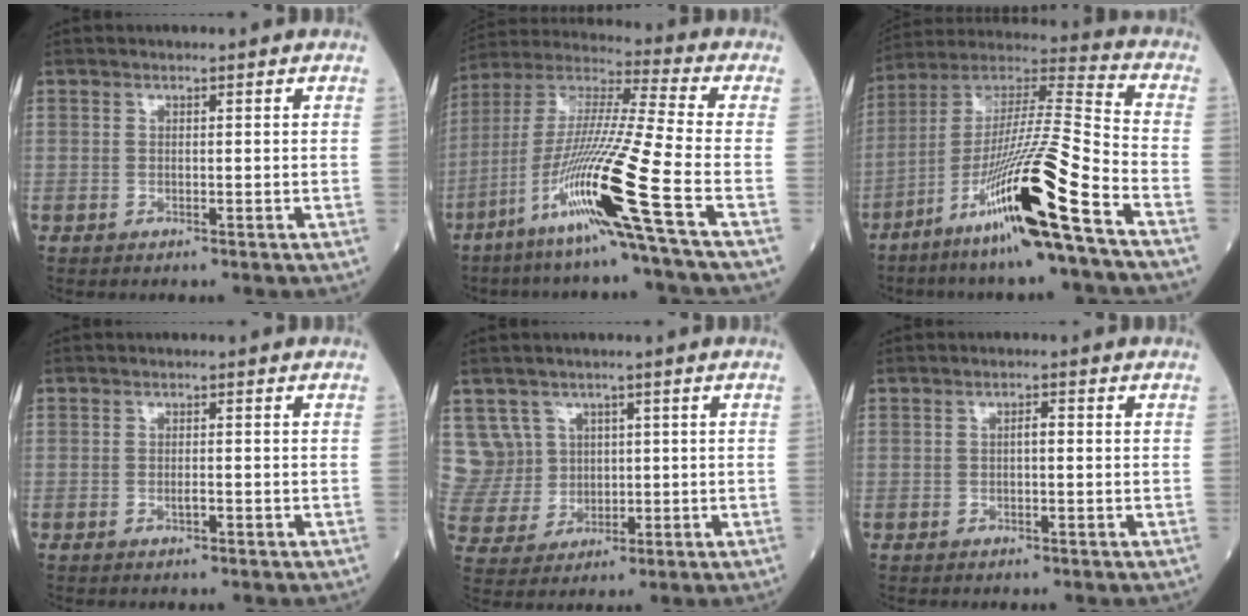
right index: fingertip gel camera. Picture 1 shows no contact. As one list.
[{"total": 18.6, "force": [-8.2, -2.1, 16.6], "torque": [-0.343, -0.030, -0.164]}, {"total": 20.0, "force": [-9.8, -0.7, 17.5], "torque": [-0.342, -0.036, -0.186]}, {"total": 1.0, "force": [-0.4, 0.3, 0.9], "torque": [-0.018, 0.000, -0.006]}, {"total": 8.6, "force": [3.0, 8.0, 0.3], "torque": [-0.020, 0.042, 0.079]}, {"total": 1.2, "force": [0.0, 0.2, 1.1], "torque": [-0.023, 0.001, 0.001]}]